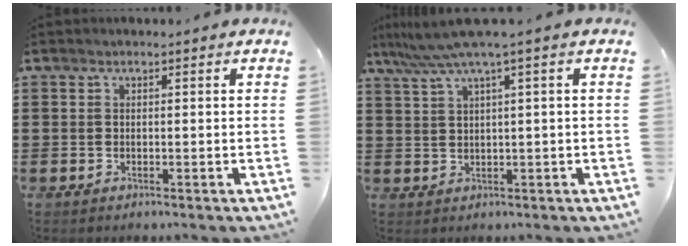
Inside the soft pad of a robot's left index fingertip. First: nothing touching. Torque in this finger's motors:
{"motor_torque": [1.08, -1.06, 0.54, 0.19]}